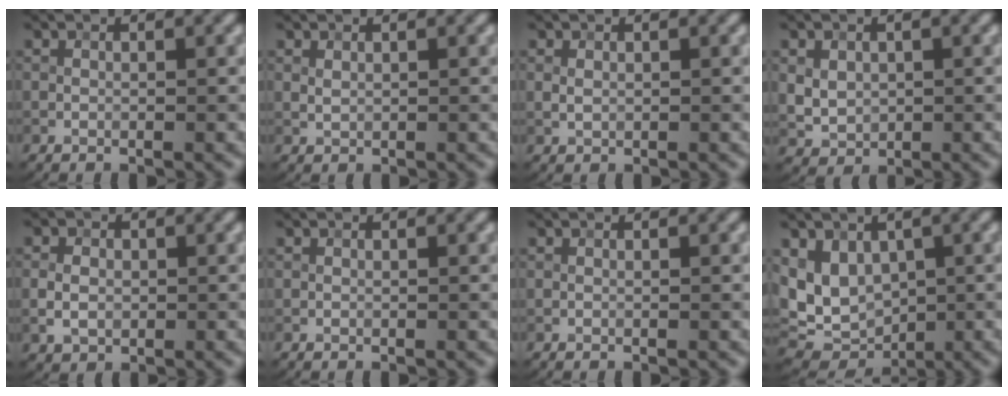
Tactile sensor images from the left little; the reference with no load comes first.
{"total": 0.7, "force": [0.4, 0.5, 0.4], "torque": [-0.013, 0.000, 0.011]}
{"total": 0.9, "force": [0.2, 0.7, 0.5], "torque": [-0.013, 0.001, 0.006]}
{"total": 2.6, "force": [0.5, 2.2, 1.4], "torque": [-0.031, -0.002, 0.013]}
{"total": 2.4, "force": [-0.3, 2.0, 1.4], "torque": [-0.029, -0.001, -0.003]}
{"total": 0.0}
{"total": 0.0}
{"total": 6.1, "force": [1.1, 4.6, 3.8], "torque": [-0.074, -0.013, 0.021]}